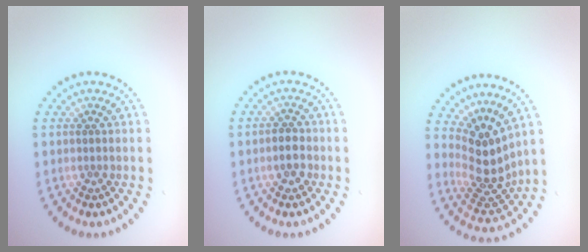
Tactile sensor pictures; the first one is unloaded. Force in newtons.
{"total": 2.1, "press": 2.1, "slide": 0.6}
{"total": 4.3, "press": 3.0, "slide": 3.0}